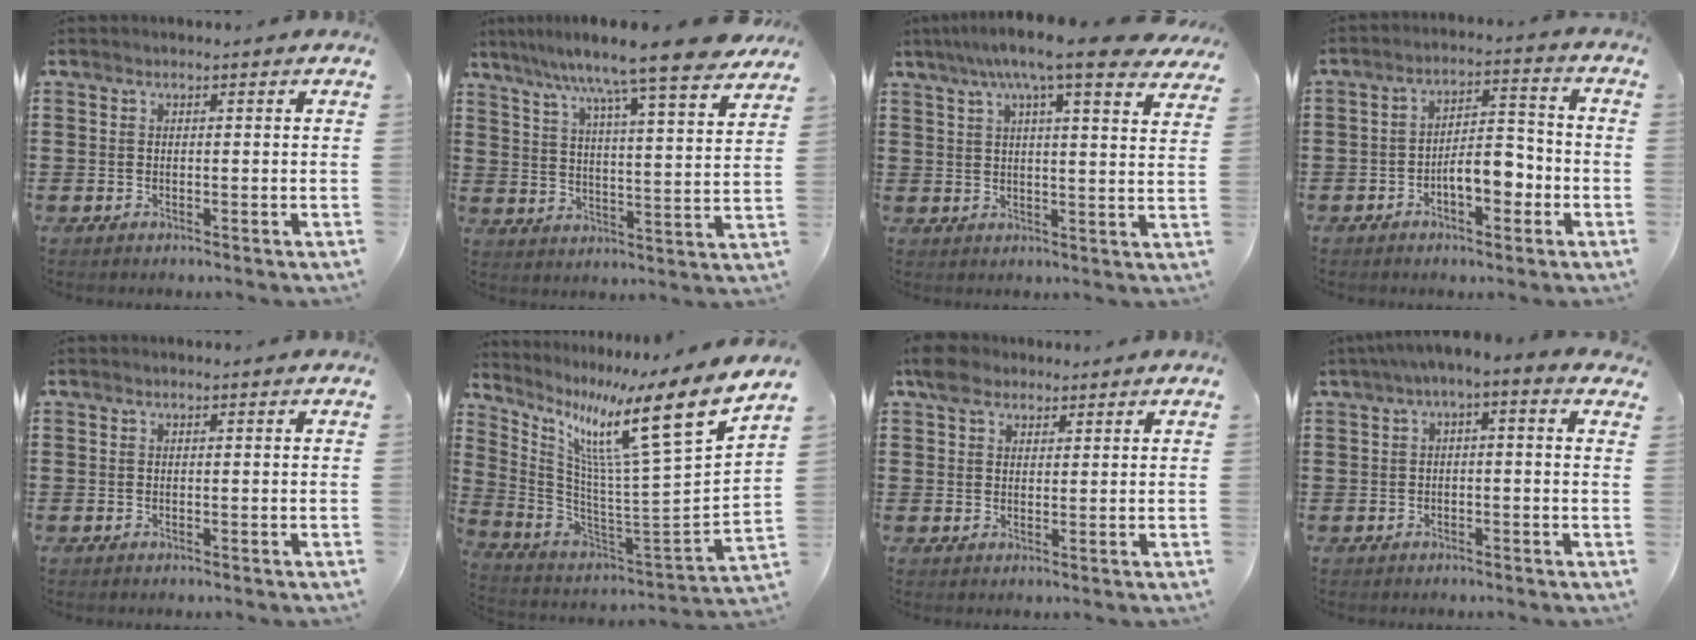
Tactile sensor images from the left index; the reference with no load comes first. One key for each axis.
{"total": 10.0, "fx": 8.7, "fy": -0.6, "fz": 4.9, "tx": -0.113, "ty": -0.058, "tz": 0.139}
{"total": 9.4, "fx": 7.3, "fy": 0.7, "fz": 5.8, "tx": -0.119, "ty": -0.022, "tz": 0.124}
{"total": 7.2, "fx": -3.0, "fy": 3.2, "fz": 5.6, "tx": -0.094, "ty": 0.012, "tz": -0.059}
{"total": 0.0}
{"total": 13.8, "fx": 8.1, "fy": 1.2, "fz": 11.0, "tx": -0.207, "ty": -0.069, "tz": 0.114}
{"total": 4.1, "fx": 2.7, "fy": 2.6, "fz": 1.5, "tx": -0.036, "ty": 0.013, "tz": 0.048}
{"total": 2.3, "fx": -1.5, "fy": 0.2, "fz": 1.7, "tx": -0.030, "ty": 0.000, "tz": -0.033}